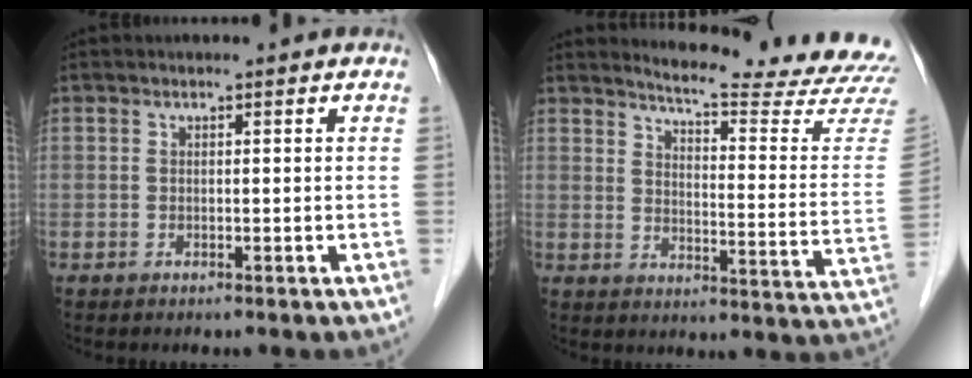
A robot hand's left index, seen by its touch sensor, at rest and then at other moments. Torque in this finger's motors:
{"motor_torque": [0.27, -0.55, 0.10, 0.02]}